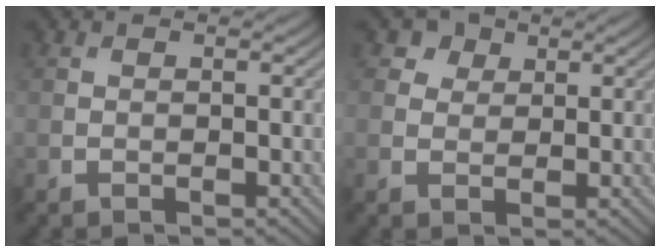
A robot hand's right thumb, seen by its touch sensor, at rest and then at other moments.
{"total": 2.5, "force": [1.4, 1.9, 0.7], "torque": [-0.014, -0.002, 0.028]}